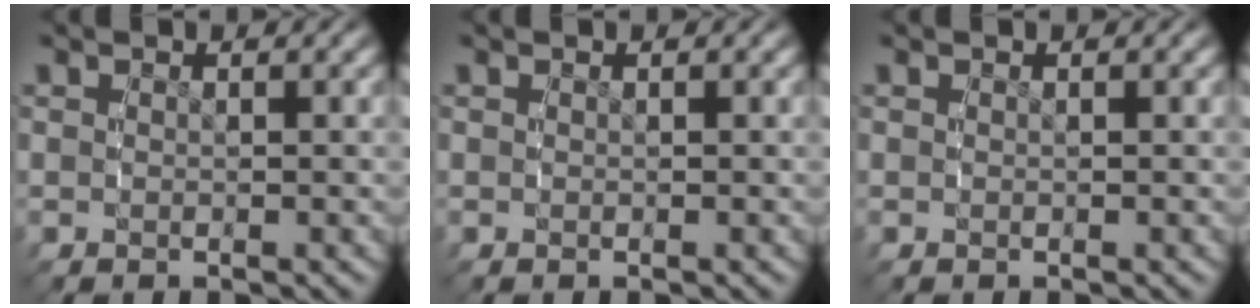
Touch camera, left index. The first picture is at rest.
{"total": 0.0}
{"total": 0.0}